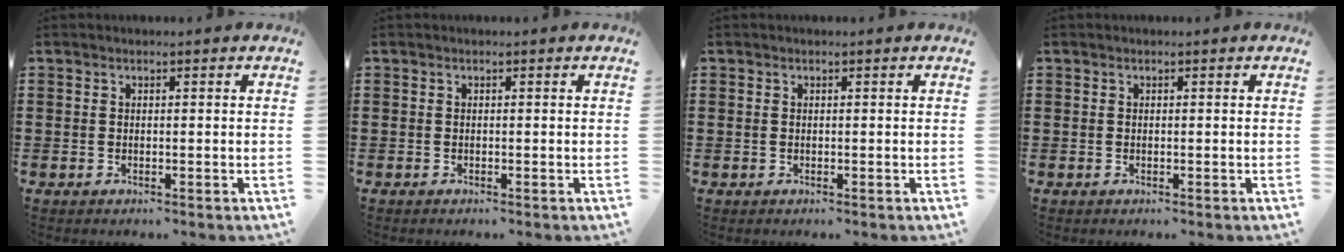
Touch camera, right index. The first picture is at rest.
{"total": 0.0}
{"total": 0.0}
{"total": 0.0}